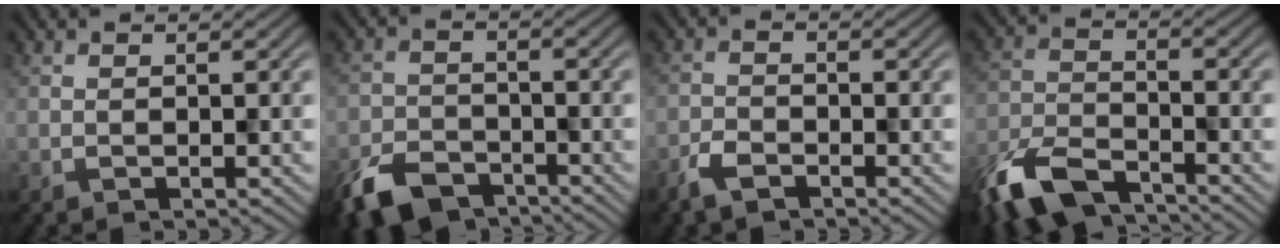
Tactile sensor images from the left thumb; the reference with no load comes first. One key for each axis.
{"total": 7.0, "fx": -6.4, "fy": 2.4, "fz": 1.5, "tx": -0.035, "ty": -0.013, "tz": -0.102}
{"total": 3.6, "fx": -3.5, "fy": 0.4, "fz": 0.0, "tx": -0.016, "ty": -0.009, "tz": -0.047}
{"total": 9.3, "fx": -8.5, "fy": 2.2, "fz": 3.0, "tx": -0.072, "ty": -0.013, "tz": -0.148}